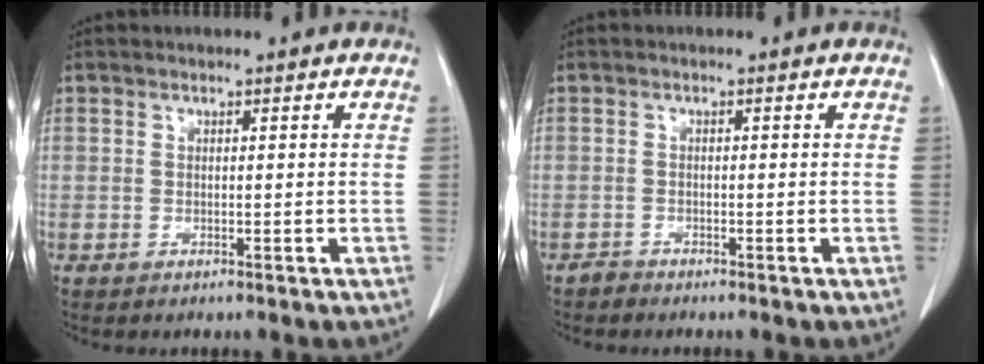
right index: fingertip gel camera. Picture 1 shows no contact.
{"total": 0.8, "force": [-0.8, 0.2, -0.2], "torque": [0.003, -0.002, -0.019]}